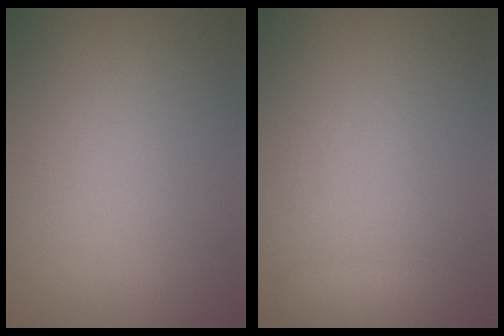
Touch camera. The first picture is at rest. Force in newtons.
{"total": 1.5, "press": 1.5, "slide": 0.1}